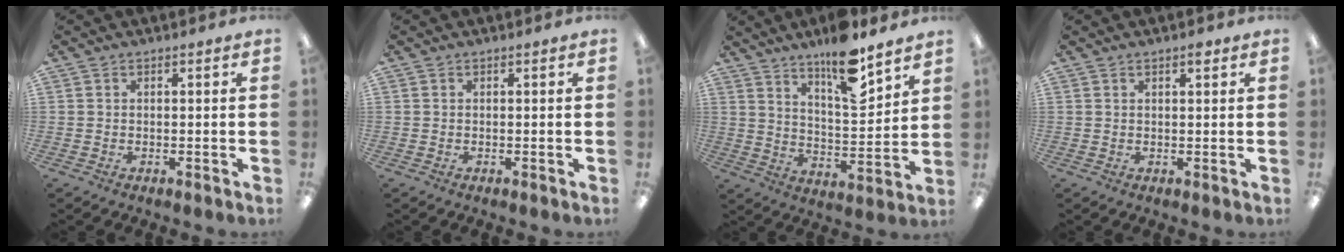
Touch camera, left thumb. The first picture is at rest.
{"total": 0.0}
{"total": 13.9, "force": [10.9, 3.5, 7.8], "torque": [-0.118, -0.072, 0.184]}
{"total": 1.8, "force": [1.3, 0.5, 1.2], "torque": [-0.018, -0.001, 0.020]}